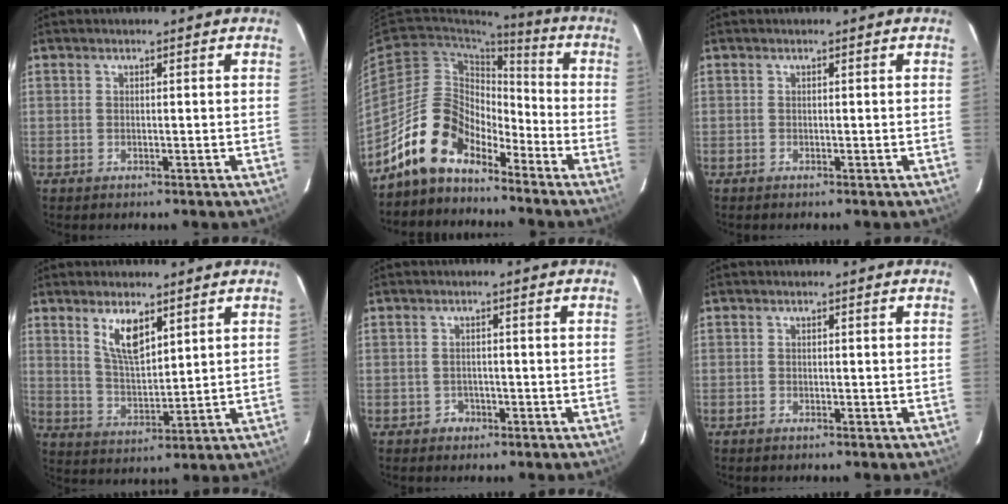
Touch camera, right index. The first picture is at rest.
{"total": 13.2, "force": [-10.2, 6.5, 5.2], "torque": [-0.103, 0.028, -0.190]}
{"total": 0.0}
{"total": 7.5, "force": [4.2, 2.8, 5.5], "torque": [-0.099, -0.002, 0.089]}
{"total": 2.3, "force": [-1.2, 1.9, 0.1], "torque": [-0.005, 0.008, -0.016]}
{"total": 0.7, "force": [-0.6, 0.3, 0.1], "torque": [-0.005, 0.000, -0.014]}